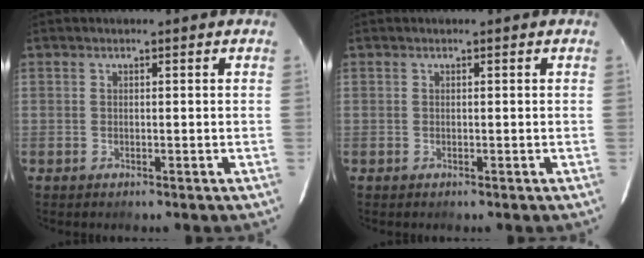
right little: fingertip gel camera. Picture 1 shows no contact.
{"total": 0.0}